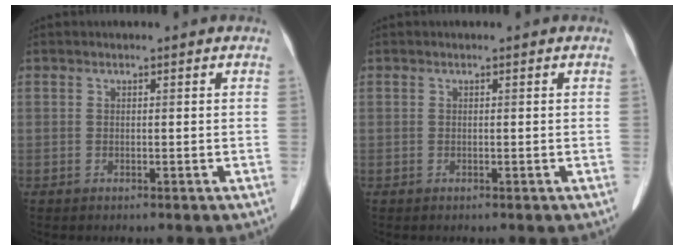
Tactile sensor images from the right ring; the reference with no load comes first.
{"total": 0.0}